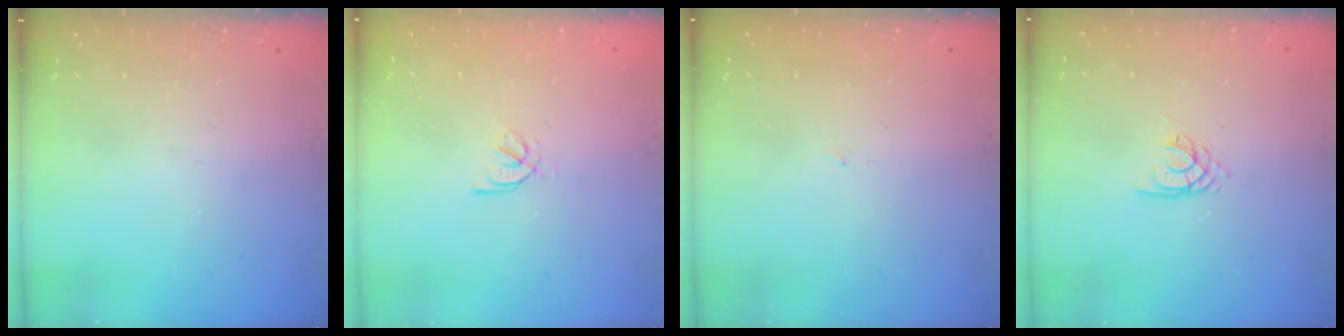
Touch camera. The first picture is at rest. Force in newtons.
{"total": 2.2, "press": 2.2, "slide": 0.5}
{"total": 0.8, "press": 0.8, "slide": 0.1}
{"total": 1.8, "press": 1.8, "slide": 0.2}